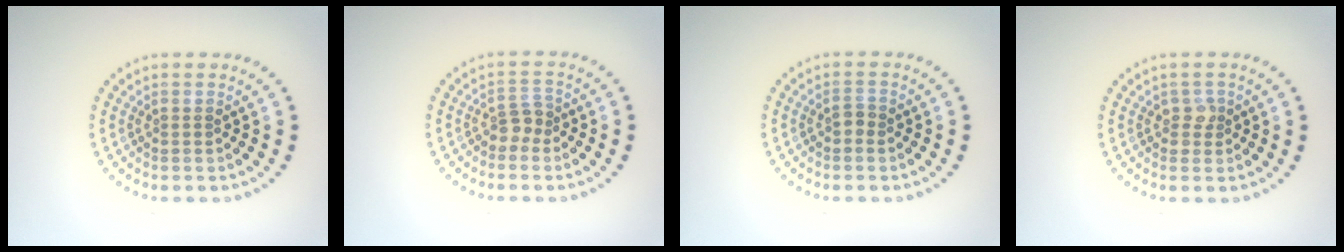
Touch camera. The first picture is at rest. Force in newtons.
{"total": 1.8, "press": 1.4, "slide": 1.1}
{"total": 0.8, "press": 0.8, "slide": 0.2}
{"total": 1.2, "press": 1.1, "slide": 0.5}